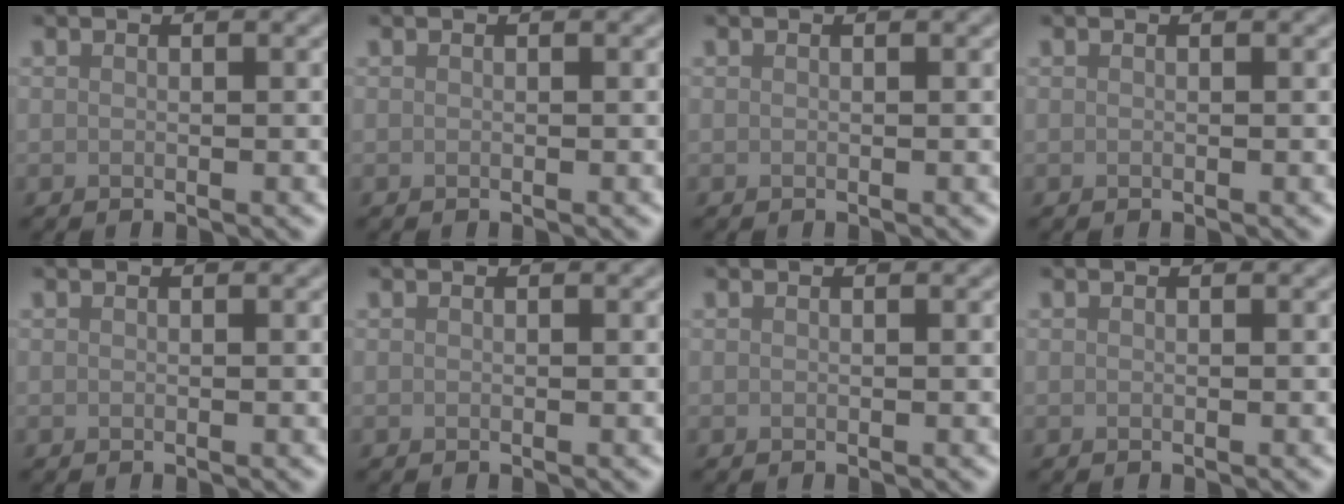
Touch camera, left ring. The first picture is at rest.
{"total": 0.0}
{"total": 0.0}
{"total": 0.0}
{"total": 0.0}
{"total": 0.0}
{"total": 0.0}
{"total": 0.0}